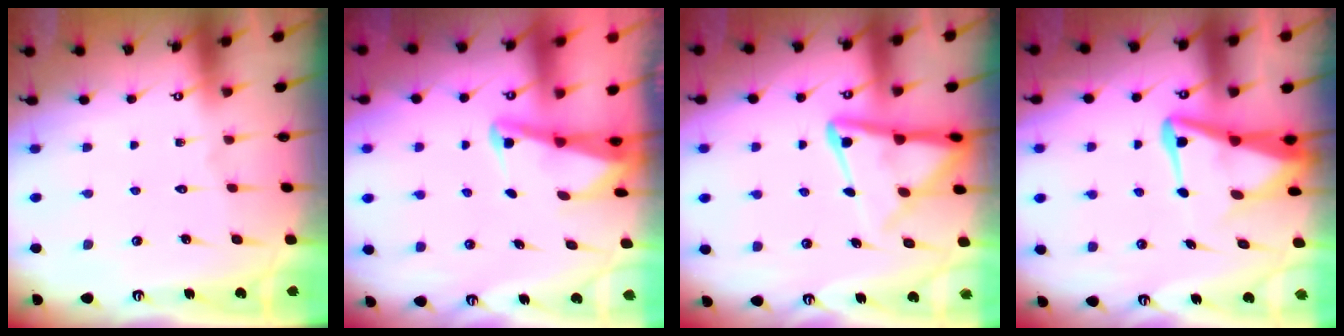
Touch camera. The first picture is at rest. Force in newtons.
{"total": 2.7, "press": 2.7, "slide": 0.6}
{"total": 10.1, "press": 10.0, "slide": 1.1}
{"total": 7.9, "press": 7.8, "slide": 1.0}